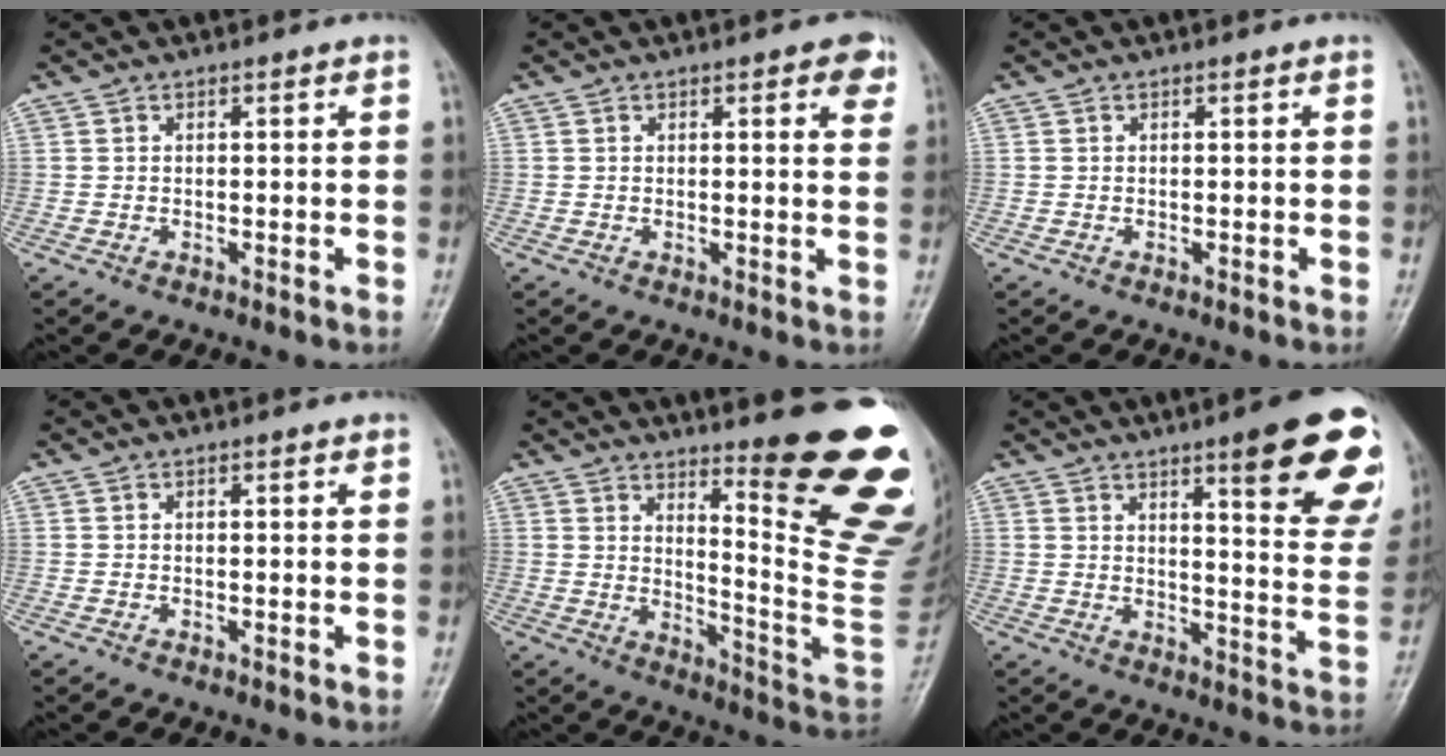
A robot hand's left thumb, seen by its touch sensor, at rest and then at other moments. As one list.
[{"total": 4.1, "force": [2.0, 1.6, 3.2], "torque": [-0.021, -0.005, 0.016]}, {"total": 0.0}, {"total": 0.6, "force": [0.3, 0.3, 0.4], "torque": [-0.005, -0.001, 0.002]}, {"total": 24.1, "force": [12.0, 4.2, 20.4], "torque": [-0.210, -0.085, 0.178]}, {"total": 19.3, "force": [10.5, 4.0, 15.6], "torque": [-0.165, -0.049, 0.131]}]